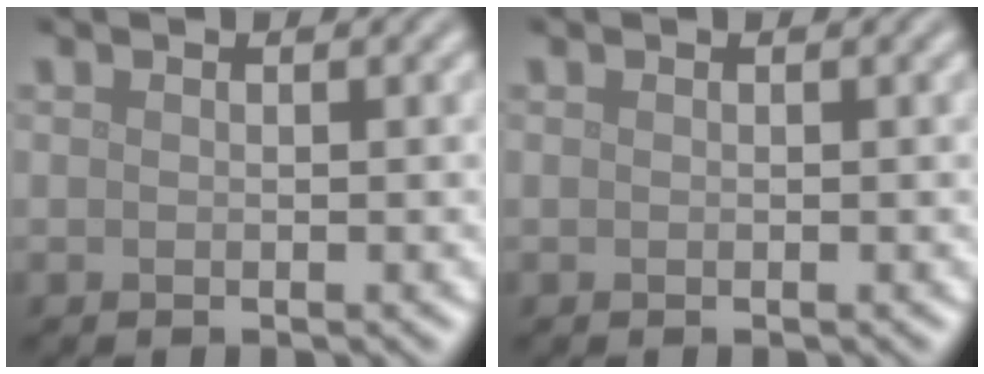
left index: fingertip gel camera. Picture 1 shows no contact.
{"total": 0.0}